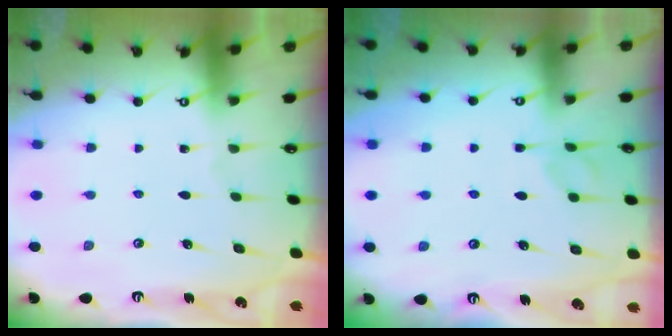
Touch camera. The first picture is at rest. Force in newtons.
{"total": 2.1, "press": 2.0, "slide": 0.8}